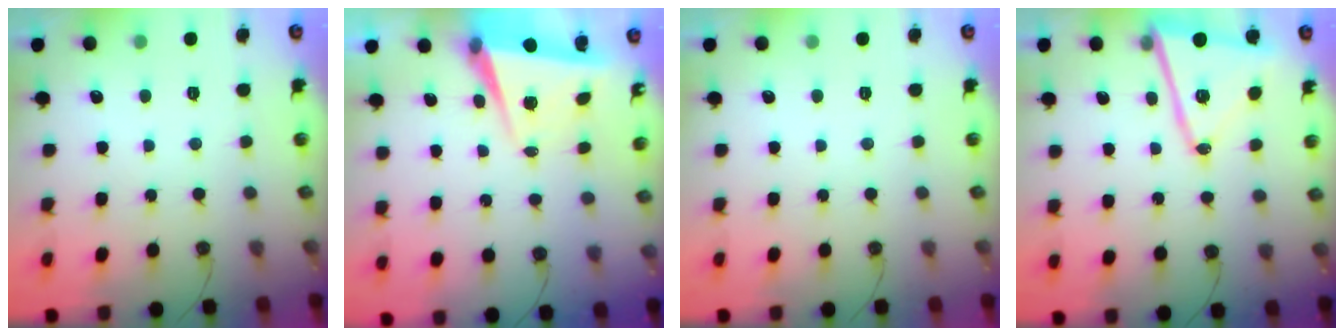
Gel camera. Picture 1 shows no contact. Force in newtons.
{"total": 5.2, "press": 5.1, "slide": 1.3}
{"total": 0.0}
{"total": 14.0, "press": 13.9, "slide": 1.3}